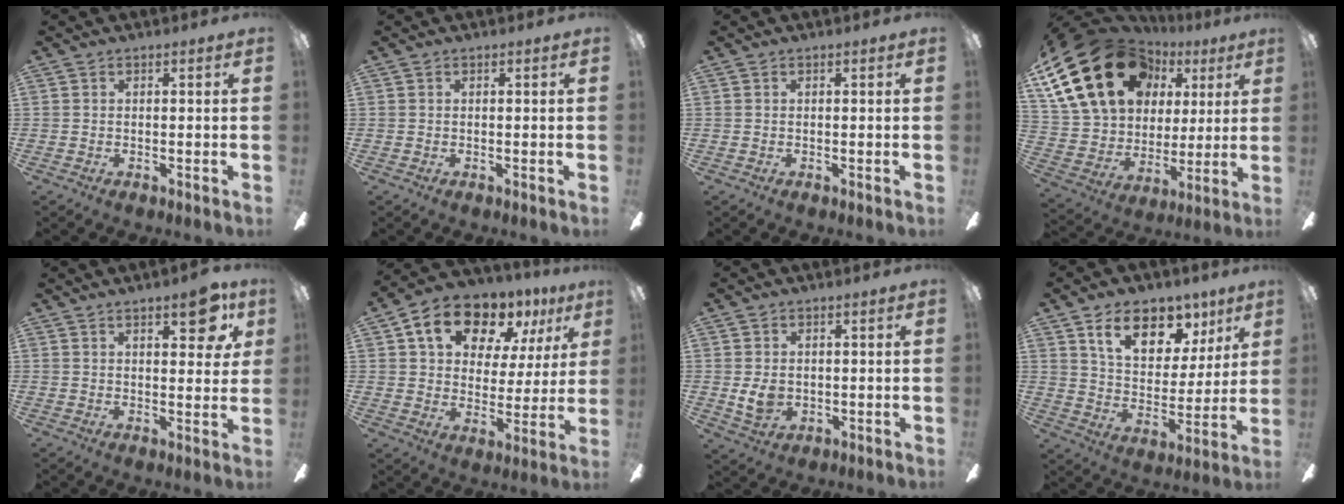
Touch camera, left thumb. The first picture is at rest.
{"total": 0.0}
{"total": 0.0}
{"total": 26.6, "force": [12.3, 18.4, 14.8], "torque": [-0.296, -0.043, 0.246]}
{"total": 8.6, "force": [4.7, 3.3, 6.3], "torque": [-0.079, -0.013, 0.076]}
{"total": 14.9, "force": [10.0, 8.7, 6.9], "torque": [-0.124, -0.051, 0.180]}
{"total": 5.3, "force": [0.2, 4.1, 3.3], "torque": [-0.065, -0.005, 0.000]}
{"total": 16.3, "force": [9.7, 9.7, 8.9], "torque": [-0.143, -0.037, 0.172]}